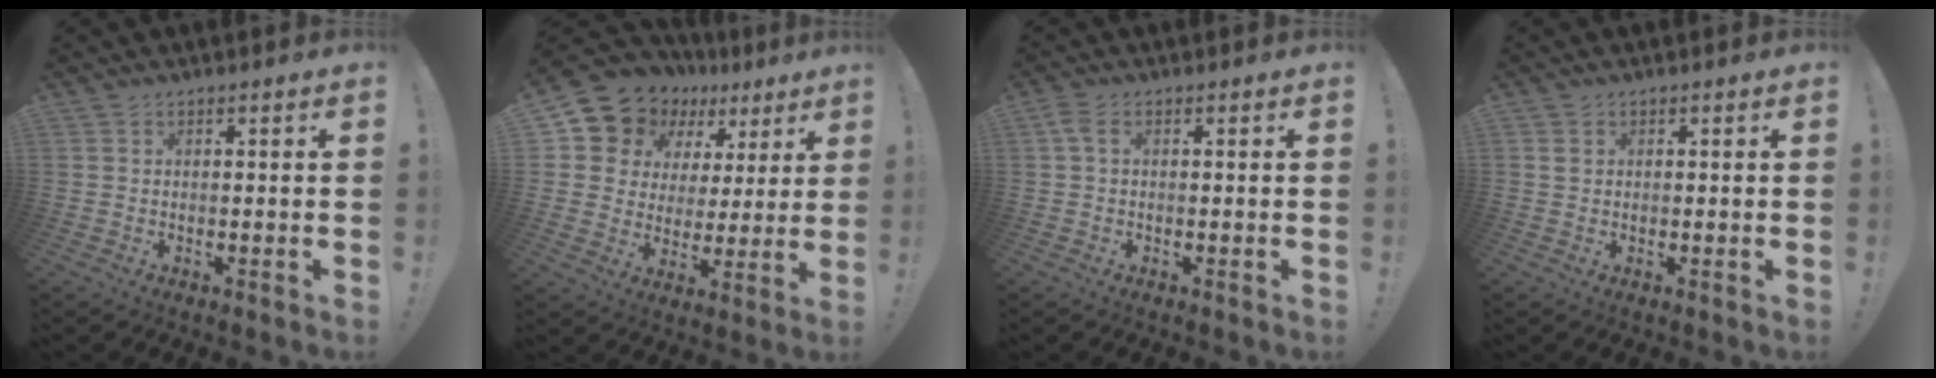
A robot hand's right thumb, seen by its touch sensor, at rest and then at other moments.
{"total": 11.7, "force": [8.3, 7.8, 2.7], "torque": [-0.060, -0.069, 0.162]}
{"total": 2.4, "force": [0.6, 1.0, 2.1], "torque": [-0.050, 0.006, 0.013]}
{"total": 1.1, "force": [0.6, 0.9, 0.3], "torque": [0.000, 0.002, 0.009]}